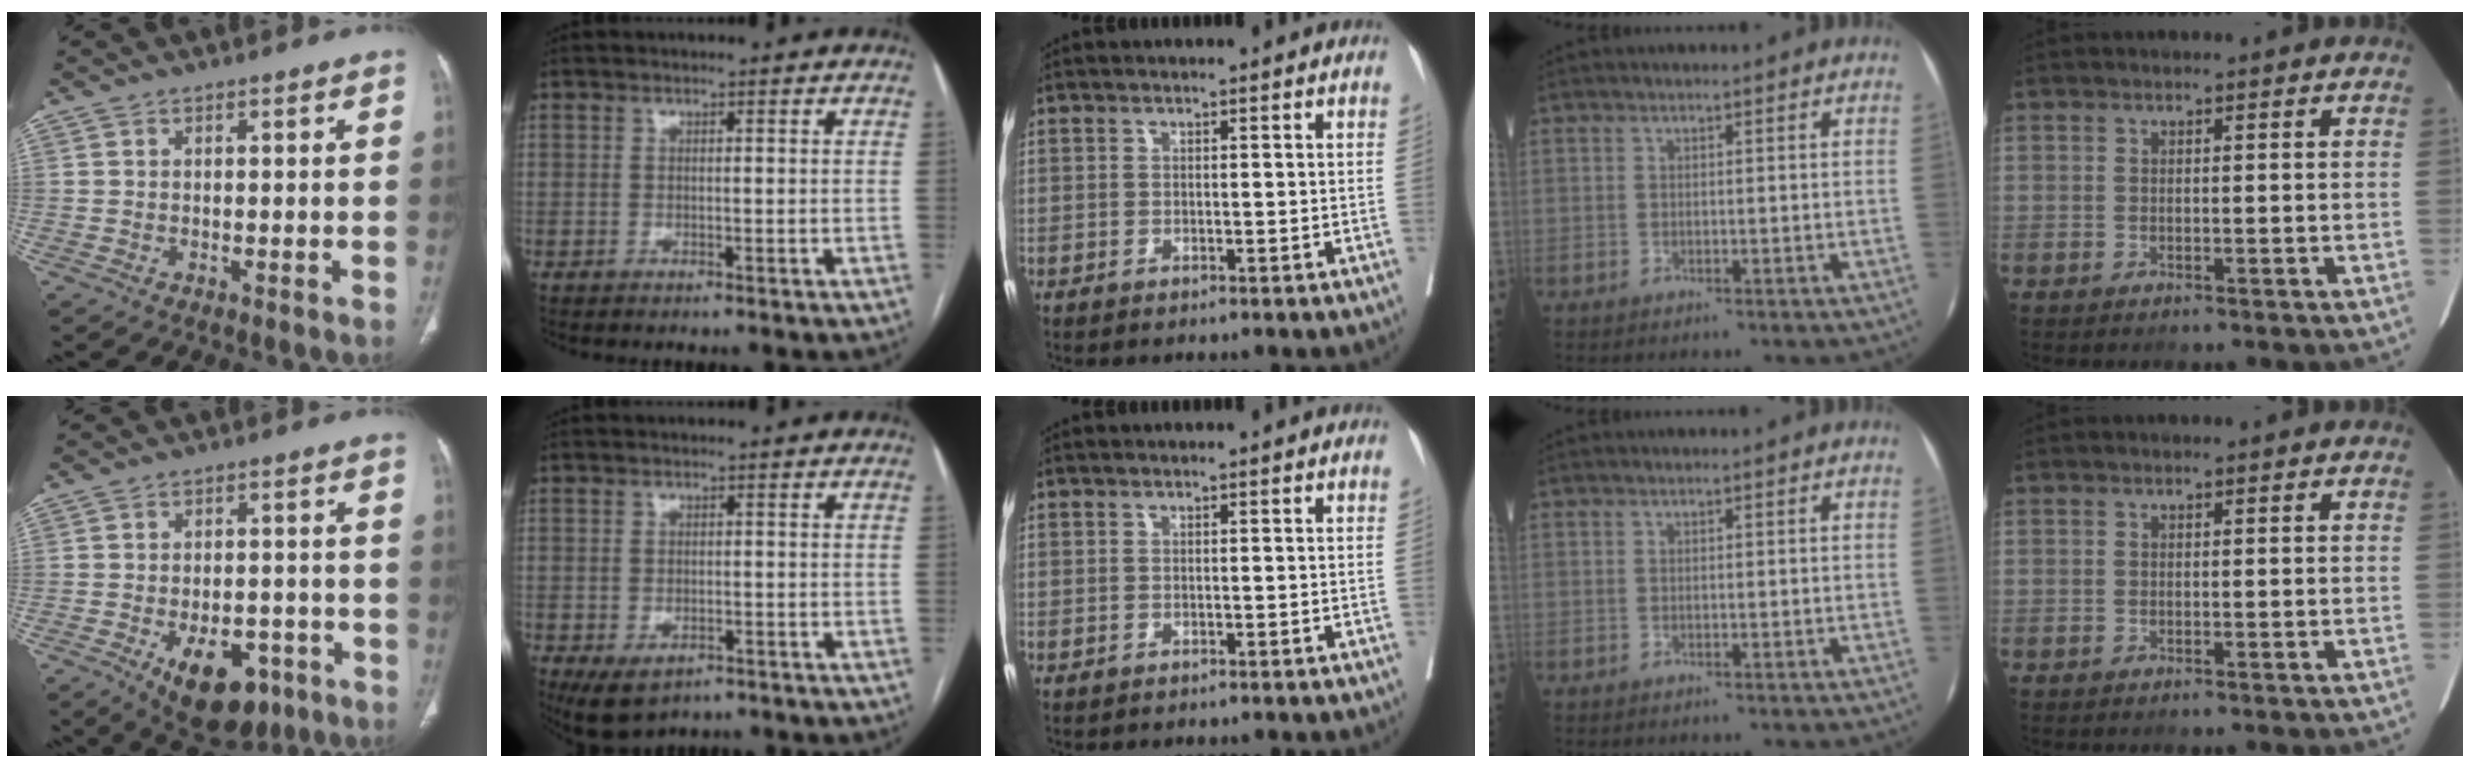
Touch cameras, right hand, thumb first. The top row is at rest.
{"thumb": {"total": 12.8, "force": [-6.3, 7.2, 8.5], "torque": [-0.098, 0.022, -0.080]}, "index": {"total": 5.0, "force": [-2.6, 2.9, 3.1], "torque": [-0.060, -0.009, -0.033]}}